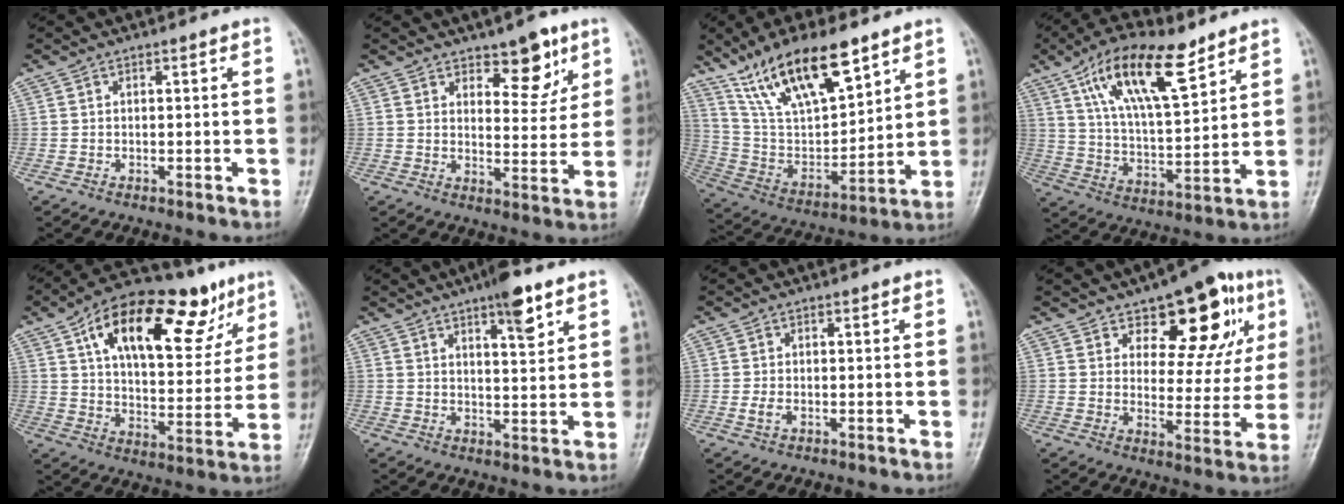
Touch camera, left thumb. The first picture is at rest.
{"total": 8.1, "force": [5.1, 3.9, 4.9], "torque": [-0.035, -0.035, 0.074]}
{"total": 19.4, "force": [12.7, 7.0, 13.0], "torque": [-0.200, -0.049, 0.248]}
{"total": 17.5, "force": [10.0, 6.5, 12.8], "torque": [-0.198, -0.034, 0.182]}
{"total": 25.3, "force": [13.0, 12.0, 18.1], "torque": [-0.237, -0.007, 0.204]}
{"total": 7.4, "force": [4.6, 1.7, 5.6], "torque": [-0.076, -0.023, 0.068]}
{"total": 1.6, "force": [-0.2, 0.9, 1.2], "torque": [-0.028, -0.003, -0.006]}
{"total": 16.1, "force": [8.3, 8.2, 11.1], "torque": [-0.082, -0.032, 0.116]}